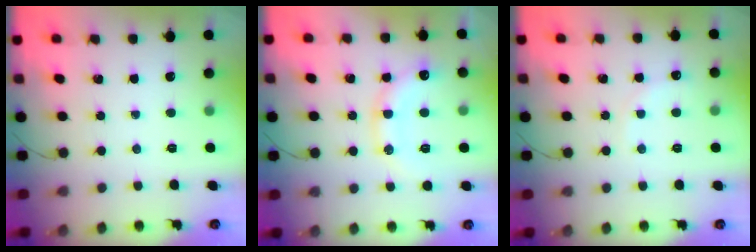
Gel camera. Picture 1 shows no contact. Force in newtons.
{"total": 14.9, "press": 14.8, "slide": 1.5}
{"total": 3.6, "press": 3.4, "slide": 0.9}